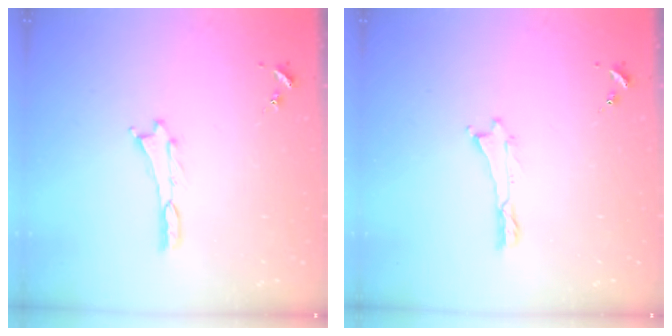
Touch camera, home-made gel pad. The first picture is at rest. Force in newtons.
{"total": 0.0}